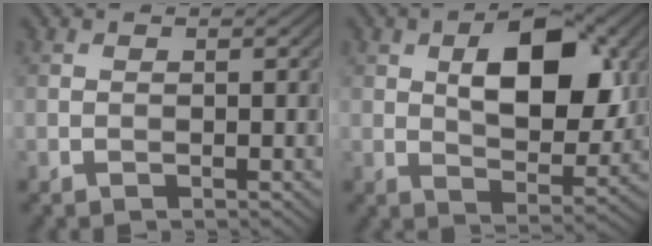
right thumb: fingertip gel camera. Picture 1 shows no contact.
{"total": 10.8, "force": [2.8, 5.8, 8.7], "torque": [-0.134, 0.002, 0.045]}